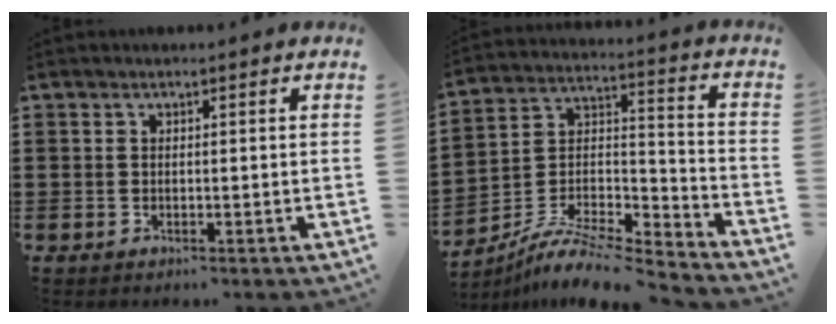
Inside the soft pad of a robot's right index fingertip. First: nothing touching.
{"total": 8.7, "force": [-7.8, 1.9, 3.2], "torque": [-0.065, 0.011, -0.158]}